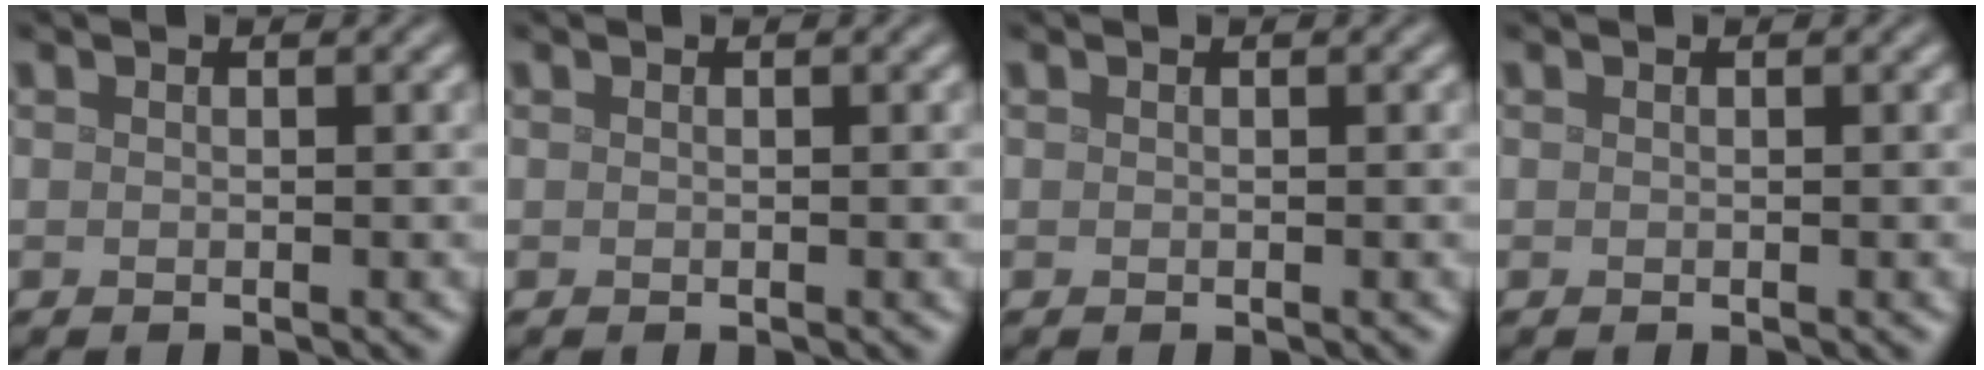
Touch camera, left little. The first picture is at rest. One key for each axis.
{"total": 0.0}
{"total": 0.0}
{"total": 0.0}